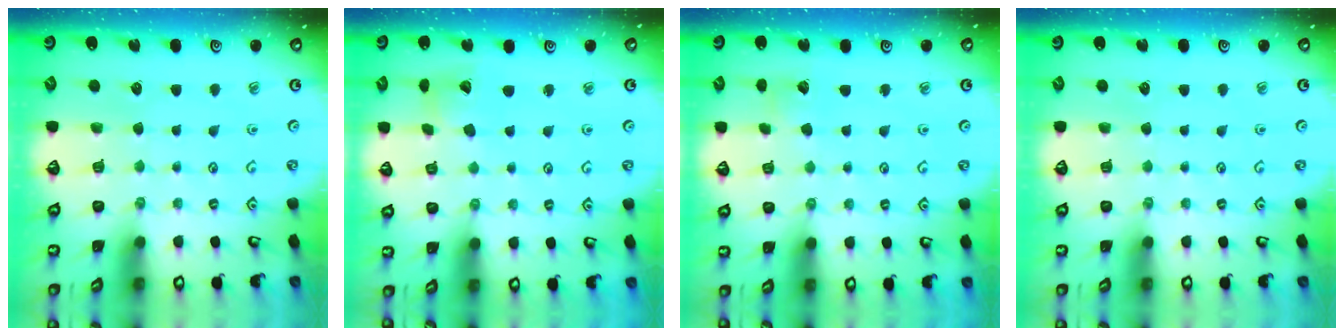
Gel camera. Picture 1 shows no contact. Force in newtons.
{"total": 7.1, "press": 7.0, "slide": 0.9}
{"total": 5.2, "press": 5.1, "slide": 0.5}
{"total": 0.0}